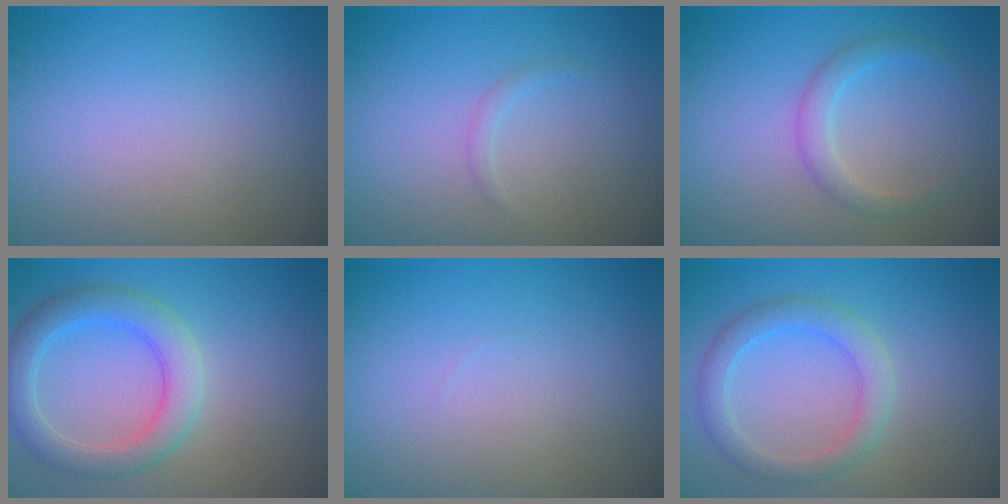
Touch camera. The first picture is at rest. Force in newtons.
{"total": 0.7, "press": 0.7, "slide": 0.1}
{"total": 2.0, "press": 2.0, "slide": 0.1}
{"total": 4.1, "press": 4.1, "slide": 0.1}
{"total": 0.5, "press": 0.5, "slide": 0.0}
{"total": 3.0, "press": 3.0, "slide": 0.1}